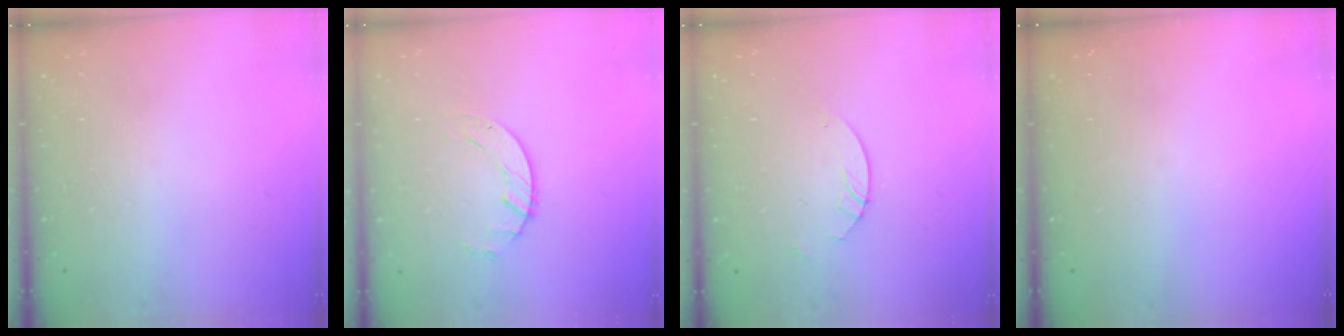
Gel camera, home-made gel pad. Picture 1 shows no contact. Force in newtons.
{"total": 1.4, "press": 1.4, "slide": 0.2}
{"total": 3.0, "press": 2.9, "slide": 0.3}
{"total": 0.0}